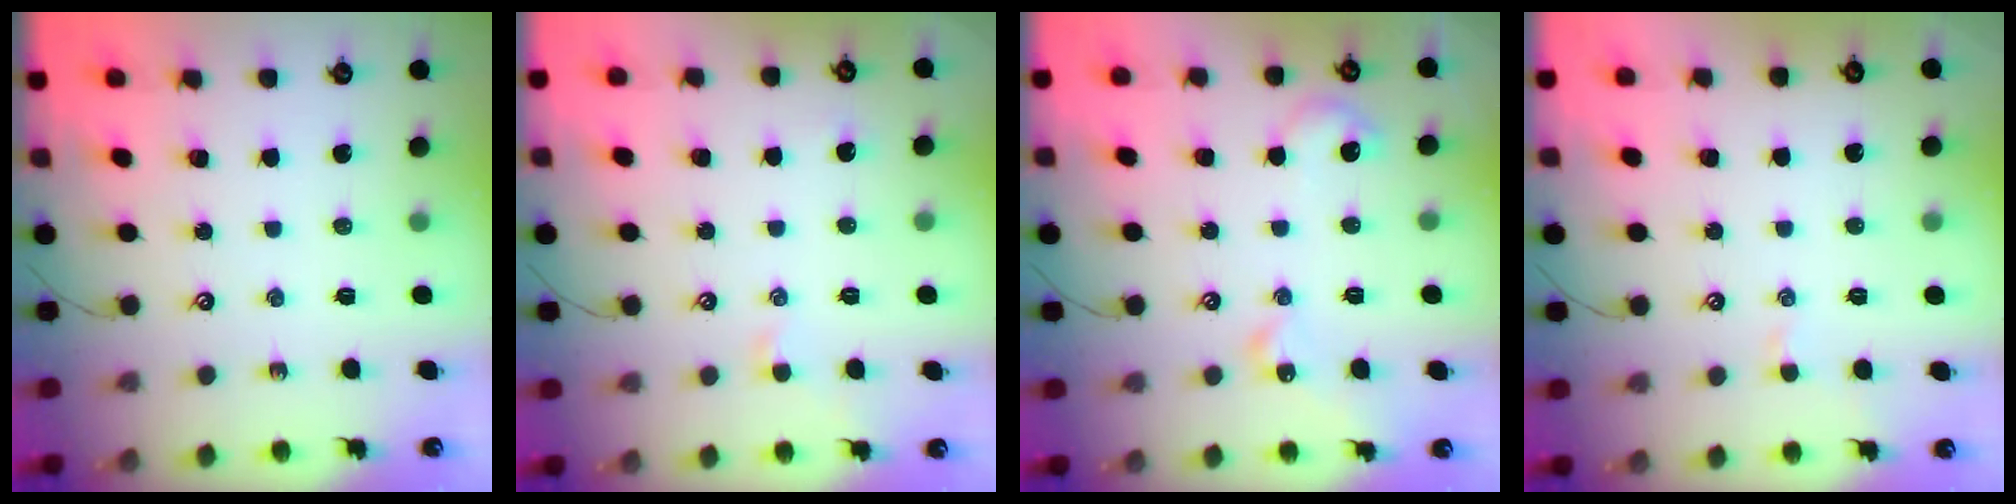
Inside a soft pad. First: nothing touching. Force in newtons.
{"total": 0.5, "press": 0.3, "slide": 0.4}
{"total": 5.9, "press": 5.9, "slide": 0.7}
{"total": 1.0, "press": 0.8, "slide": 0.4}